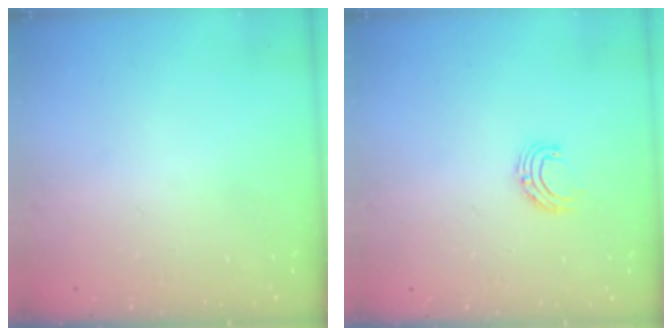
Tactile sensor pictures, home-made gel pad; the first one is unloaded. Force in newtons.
{"total": 5.5, "press": 5.5, "slide": 0.6}